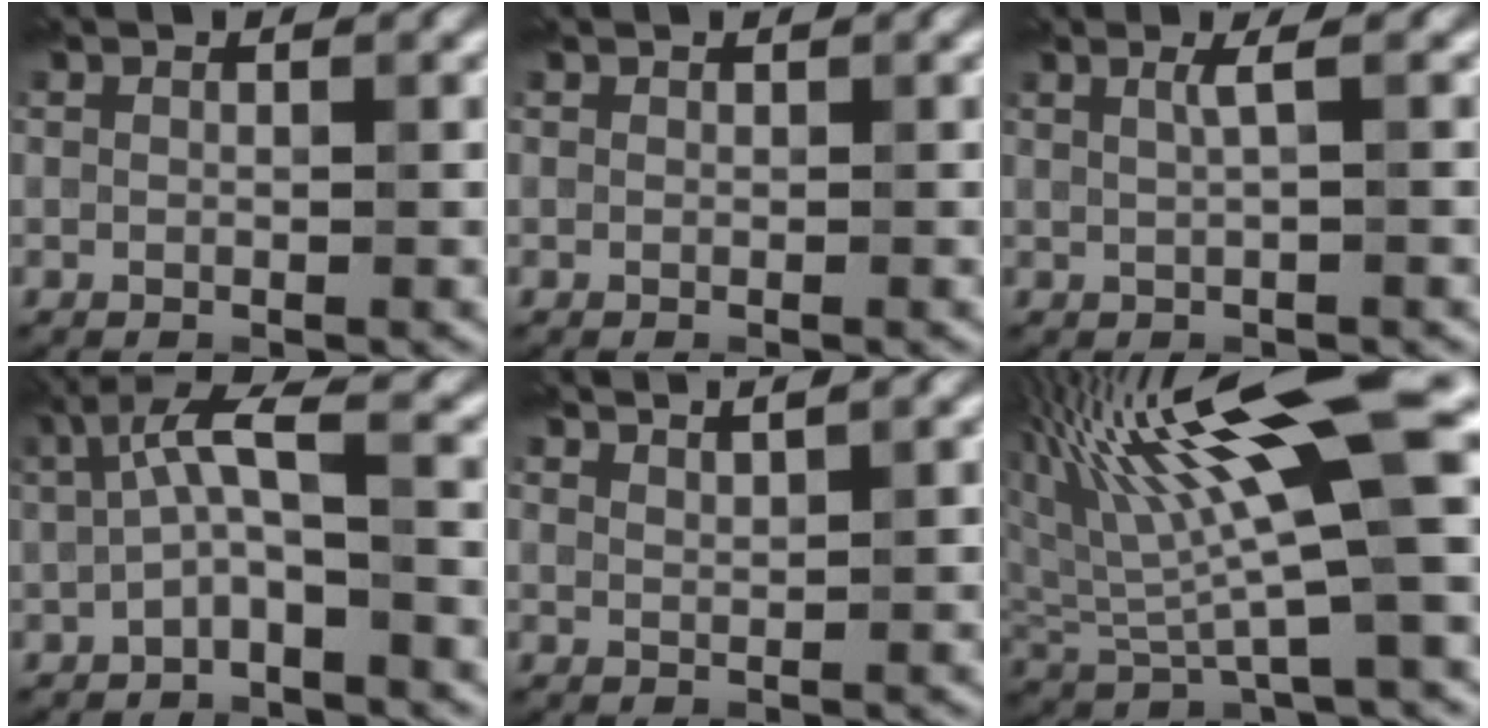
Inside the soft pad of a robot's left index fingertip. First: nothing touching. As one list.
[{"total": 1.2, "force": [0.1, -0.7, -1.0], "torque": [0.001, -0.003, 0.019]}, {"total": 0.9, "force": [-0.4, -0.8, 0.1], "torque": [-0.024, -0.002, 0.021]}, {"total": 2.6, "force": [-0.3, -0.1, 2.5], "torque": [-0.082, 0.002, 0.021]}, {"total": 2.0, "force": [1.9, -0.5, -0.1], "torque": [0.002, 0.013, 0.038]}, {"total": 10.7, "force": [3.8, 1.5, 9.9], "torque": [-0.207, 0.001, 0.102]}]